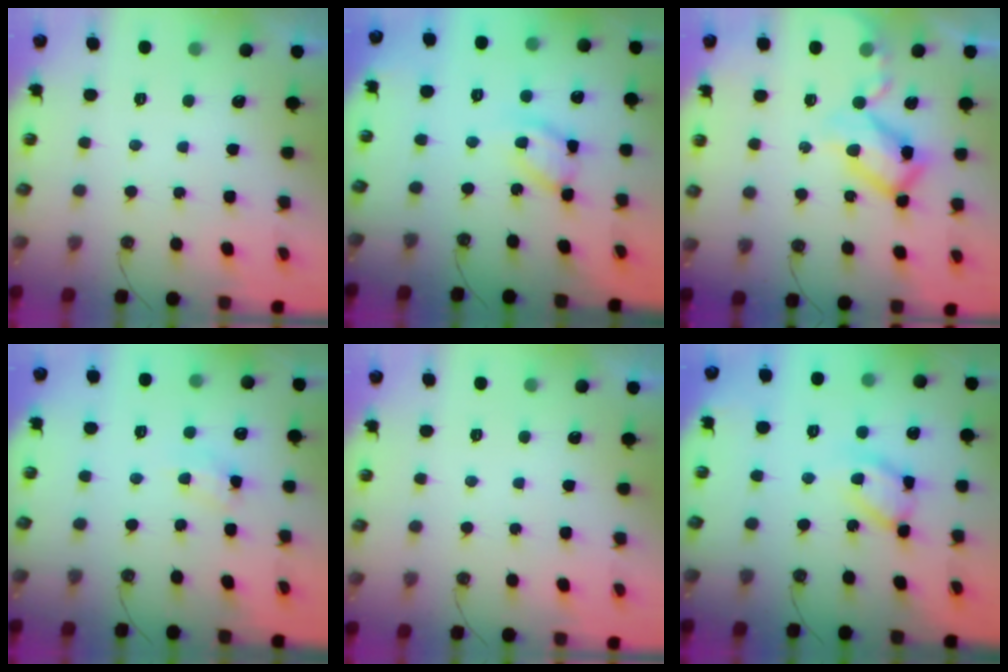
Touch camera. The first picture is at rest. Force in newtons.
{"total": 11.6, "press": 11.6, "slide": 1.3}
{"total": 13.2, "press": 13.1, "slide": 1.3}
{"total": 4.3, "press": 4.3, "slide": 0.6}
{"total": 0.0}
{"total": 13.0, "press": 13.0, "slide": 0.9}